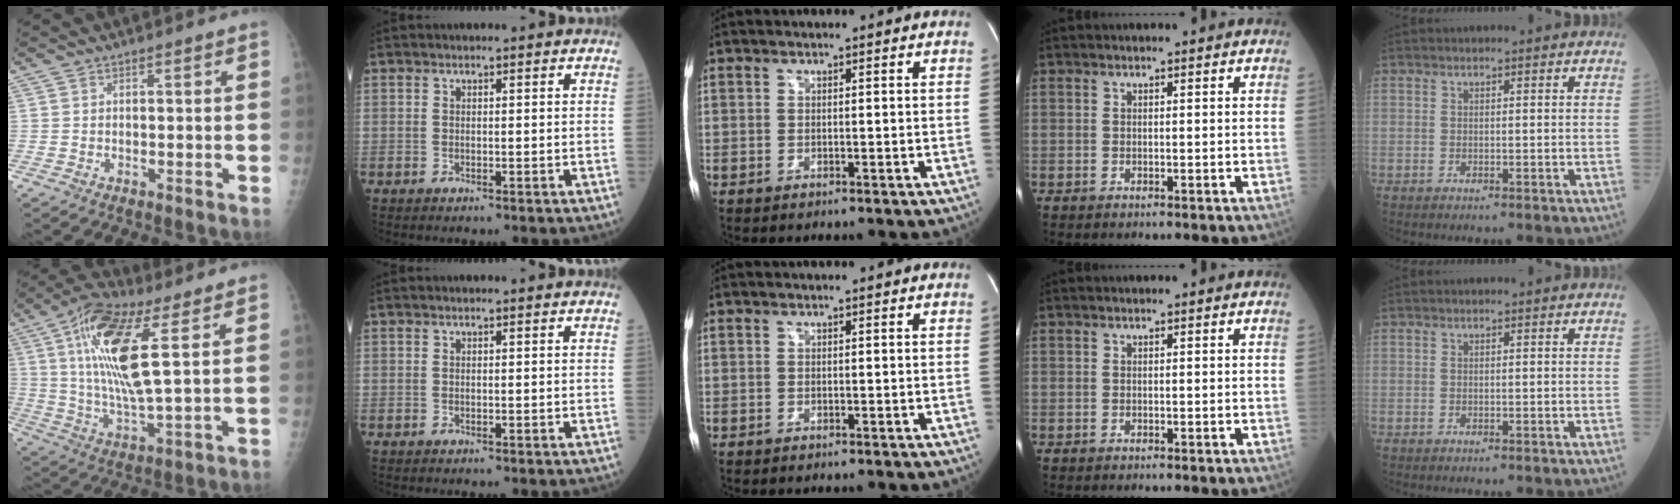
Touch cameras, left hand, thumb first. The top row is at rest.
{"thumb": {"total": 17.0, "force": [5.5, 4.6, 15.4], "torque": [-0.311, -0.014, 0.096]}, "index": {"total": 1.4, "force": [-1.2, -0.2, -0.6], "torque": [0.009, 0.000, -0.017]}}